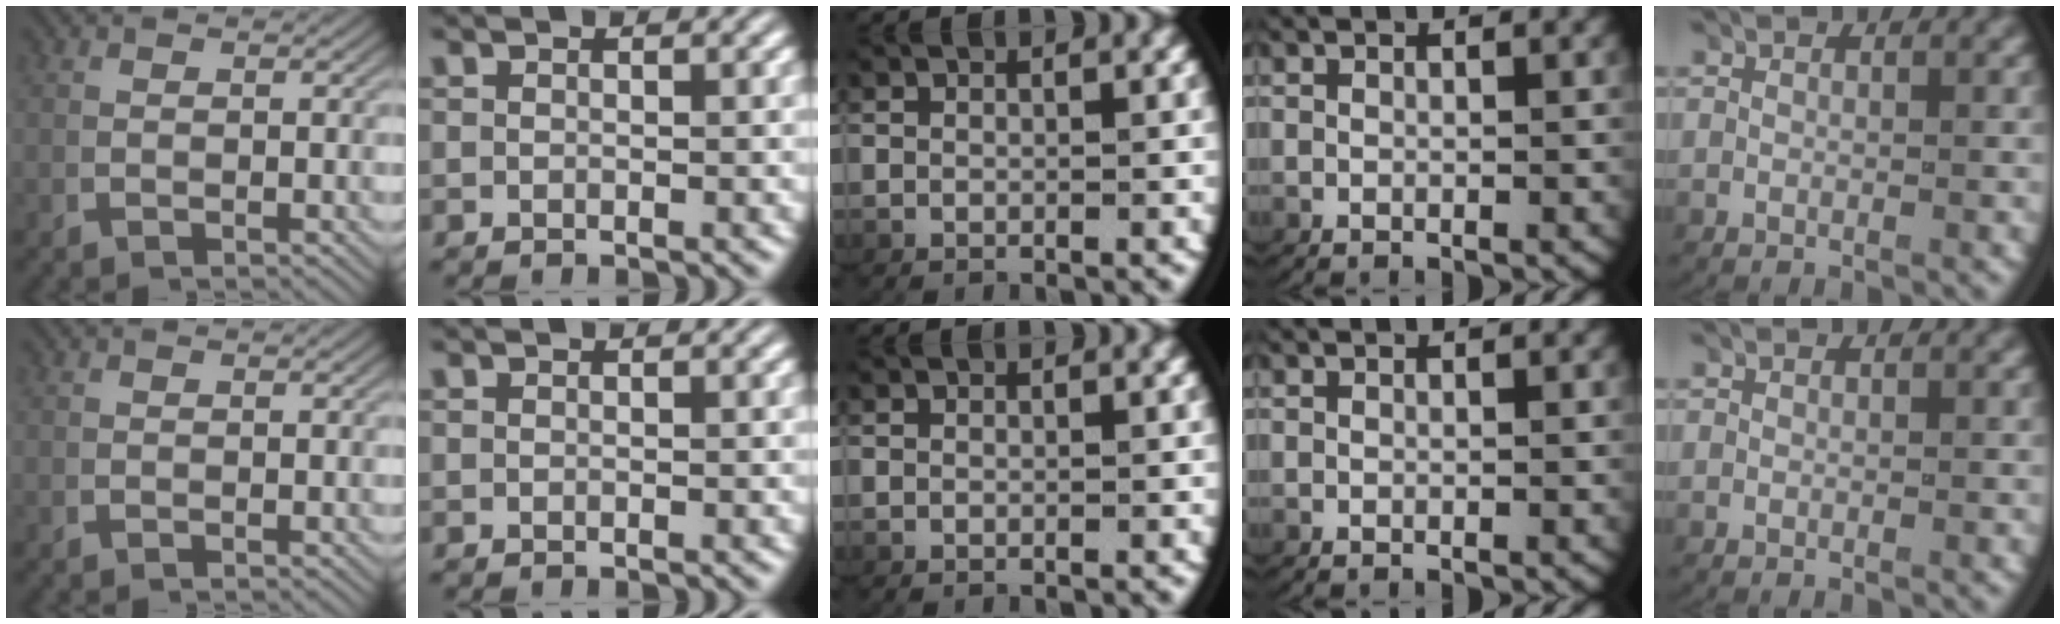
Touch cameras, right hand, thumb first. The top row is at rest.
{}